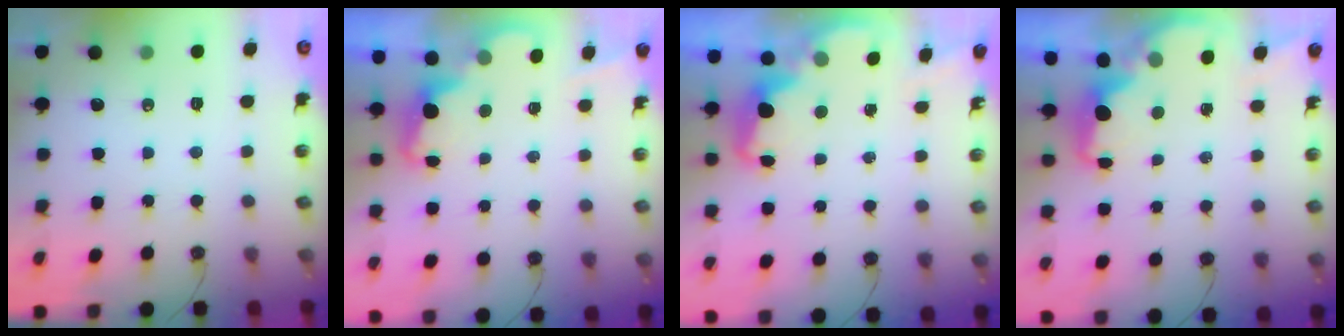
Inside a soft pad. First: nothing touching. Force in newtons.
{"total": 2.3, "press": 2.3, "slide": 0.5}
{"total": 2.5, "press": 2.5, "slide": 0.5}
{"total": 2.3, "press": 2.1, "slide": 0.8}